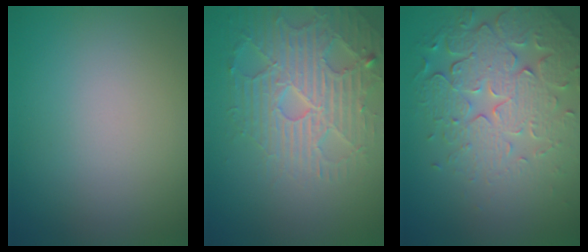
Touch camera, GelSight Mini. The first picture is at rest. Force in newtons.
{"total": 4.5, "press": 4.5, "slide": 0.6}
{"total": 7.4, "press": 5.4, "slide": 5.1}